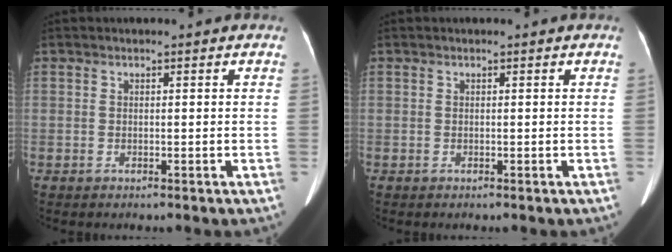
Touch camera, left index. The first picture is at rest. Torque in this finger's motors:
{"motor_torque": [0.03, 0.05, 0.00, 0.00]}